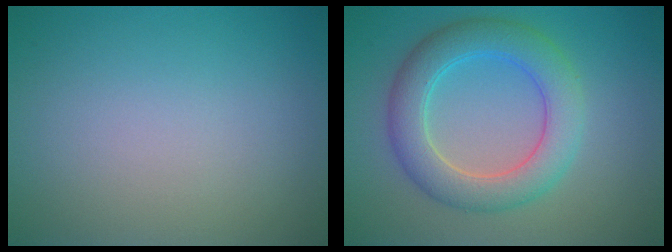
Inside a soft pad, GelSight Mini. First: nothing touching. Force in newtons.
{"total": 5.6, "press": 5.6, "slide": 0.2}